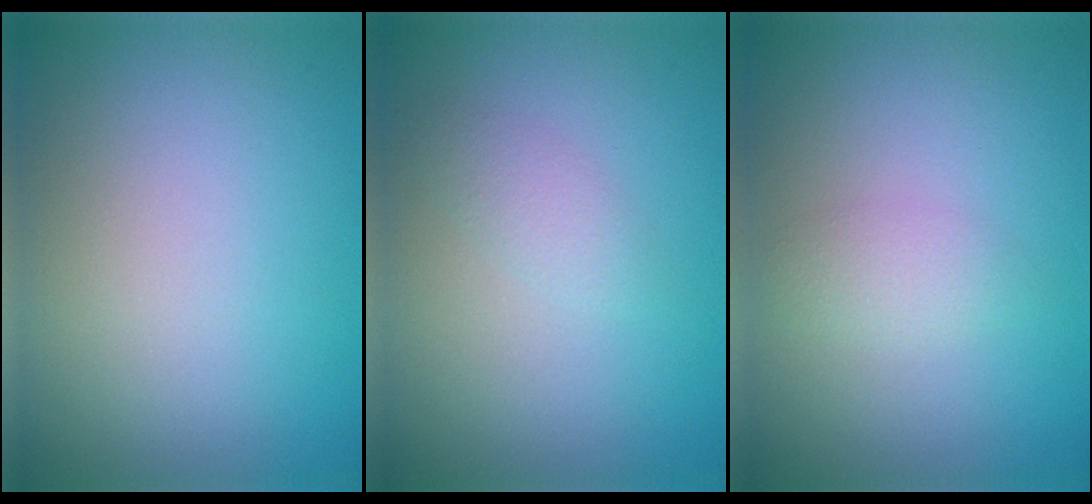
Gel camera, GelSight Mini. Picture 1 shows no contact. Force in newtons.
{"total": 1.3, "press": 1.3, "slide": 0.0}
{"total": 1.5, "press": 1.5, "slide": 0.0}